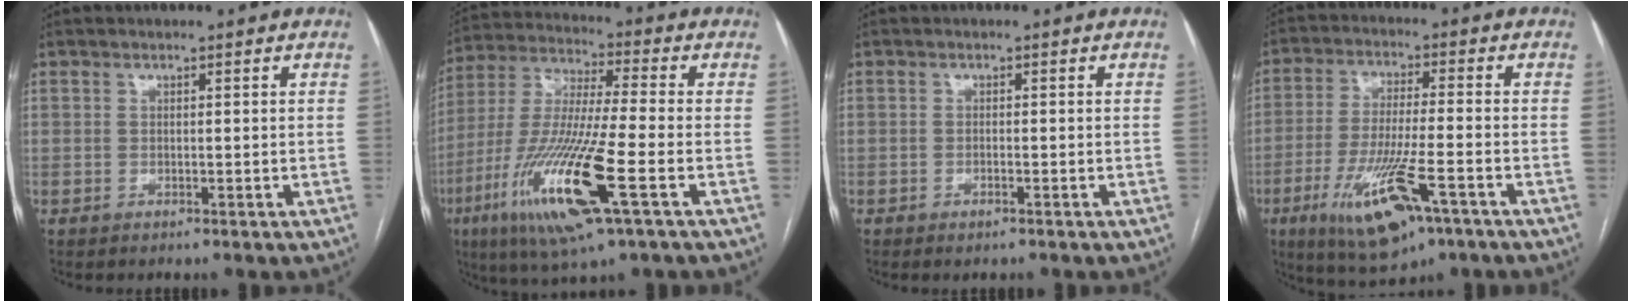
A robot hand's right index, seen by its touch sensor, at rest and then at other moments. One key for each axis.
{"total": 18.3, "fx": -6.9, "fy": 1.4, "fz": 16.9, "tx": -0.363, "ty": -0.030, "tz": -0.127}
{"total": 1.0, "fx": -0.7, "fy": 0.2, "fz": 0.7, "tx": -0.013, "ty": -0.002, "tz": -0.009}
{"total": 13.7, "fx": -6.7, "fy": 2.6, "fz": 11.7, "tx": -0.226, "ty": -0.027, "tz": -0.108}